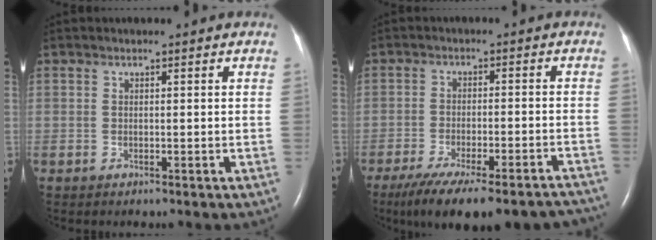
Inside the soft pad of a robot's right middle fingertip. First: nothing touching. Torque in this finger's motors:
{"motor_torque": [1.10, -1.04, 0.22, 0.12]}